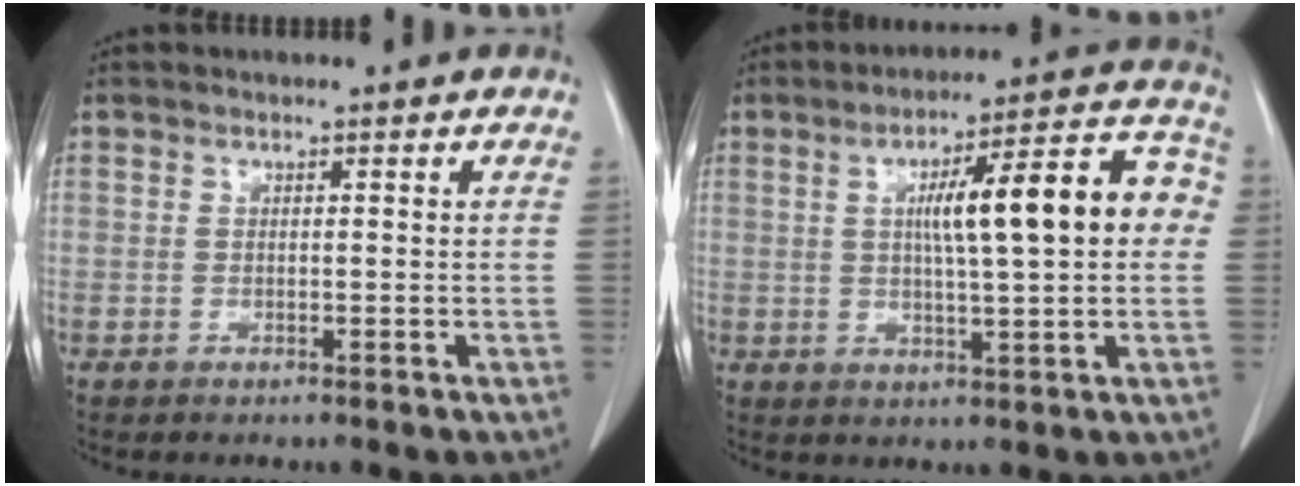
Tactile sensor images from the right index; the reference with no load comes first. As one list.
[{"total": 14.3, "force": [1.8, 2.5, 13.9], "torque": [-0.194, 0.040, 0.024]}]